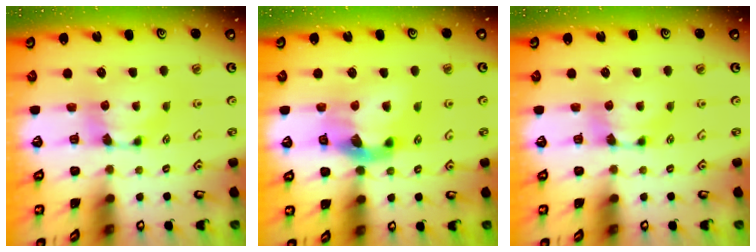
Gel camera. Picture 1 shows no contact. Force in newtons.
{"total": 7.7, "press": 7.3, "slide": 2.4}
{"total": 0.0}